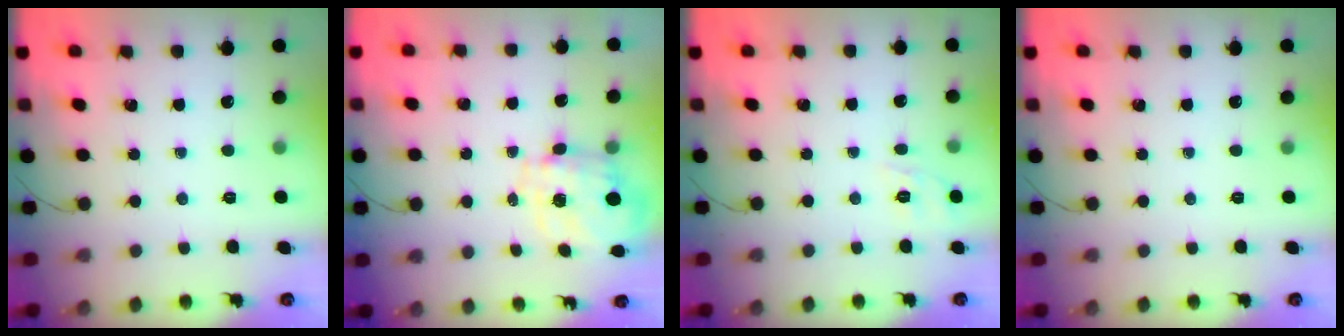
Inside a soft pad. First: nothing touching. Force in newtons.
{"total": 11.0, "press": 10.9, "slide": 1.4}
{"total": 6.5, "press": 6.3, "slide": 1.6}
{"total": 0.0}